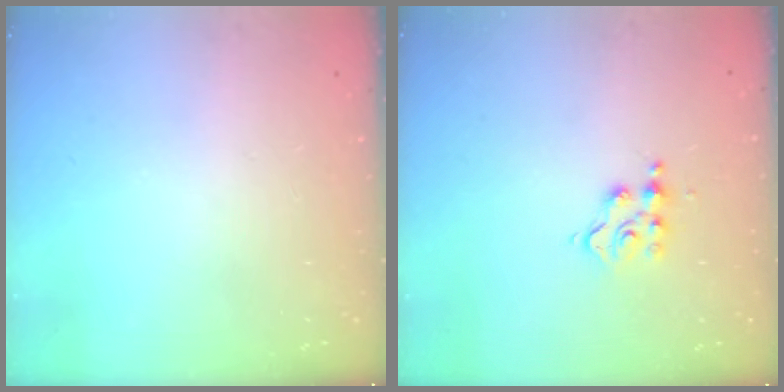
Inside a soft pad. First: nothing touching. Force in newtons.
{"total": 4.7, "press": 4.7, "slide": 0.5}